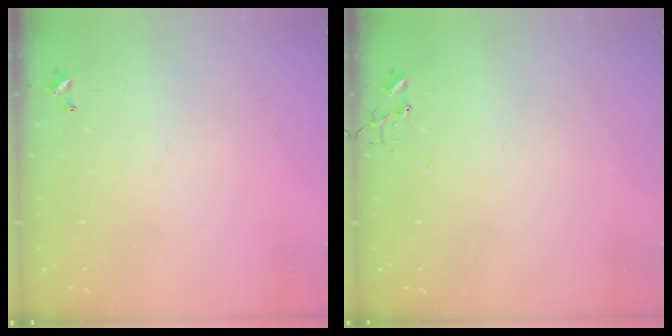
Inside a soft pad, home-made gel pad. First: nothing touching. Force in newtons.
{"total": 0.0}